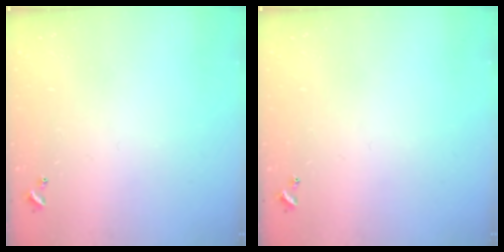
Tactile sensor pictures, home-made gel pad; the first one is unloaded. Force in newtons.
{"total": 0.0}